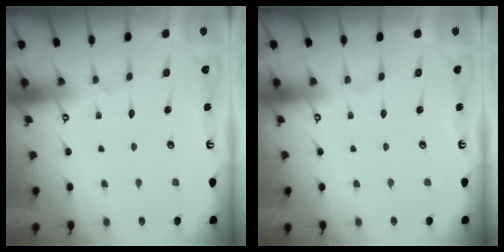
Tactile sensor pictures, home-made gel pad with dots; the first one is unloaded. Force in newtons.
{"total": 0.0}